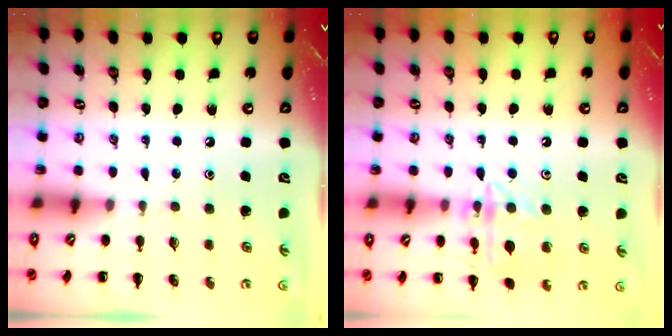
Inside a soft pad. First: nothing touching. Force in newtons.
{"total": 13.1, "press": 13.1, "slide": 0.6}